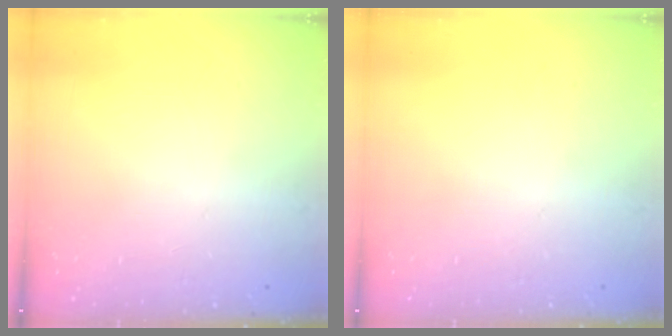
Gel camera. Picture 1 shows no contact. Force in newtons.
{"total": 0.0}